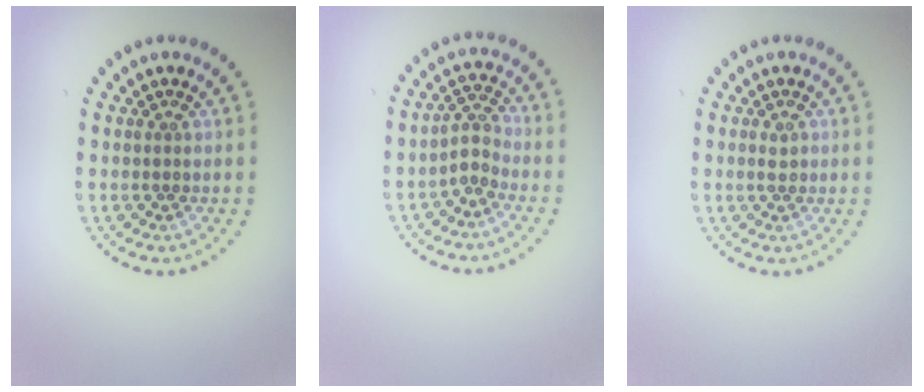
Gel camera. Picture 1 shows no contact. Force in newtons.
{"total": 2.1, "press": 1.6, "slide": 1.4}
{"total": 1.1, "press": 1.1, "slide": 0.1}